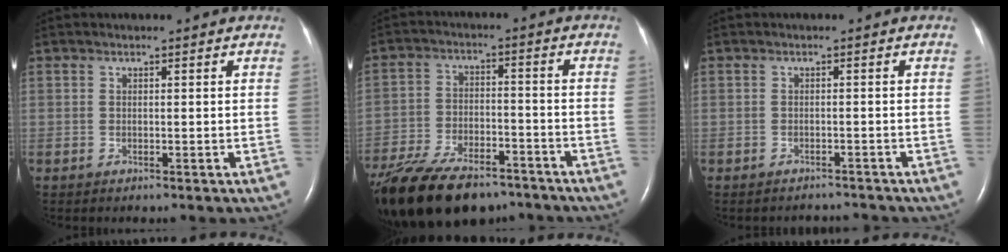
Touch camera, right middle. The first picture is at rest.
{"total": 21.2, "force": [-16.2, 8.0, 11.1], "torque": [-0.246, -0.031, -0.259]}
{"total": 2.2, "force": [-2.2, 0.3, -0.4], "torque": [0.007, -0.007, -0.030]}